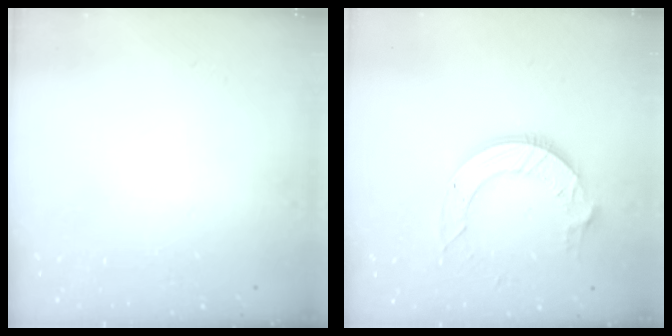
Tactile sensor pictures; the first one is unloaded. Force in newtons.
{"total": 11.3, "press": 11.2, "slide": 1.1}